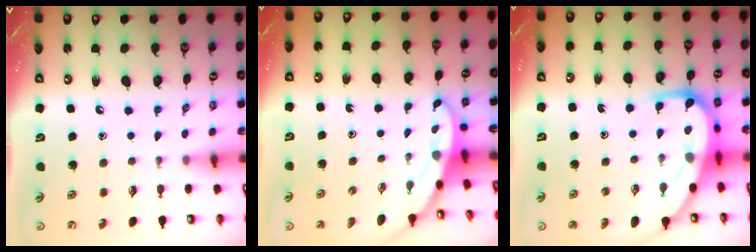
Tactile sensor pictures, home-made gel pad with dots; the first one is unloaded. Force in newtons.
{"total": 3.1, "press": 3.1, "slide": 0.1}
{"total": 11.3, "press": 11.3, "slide": 1.1}